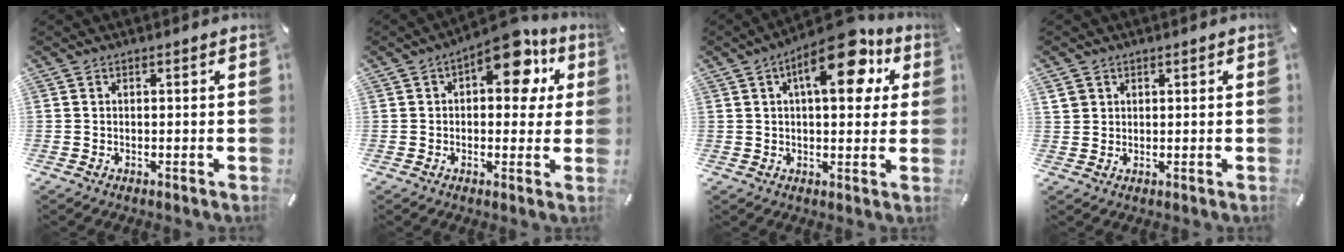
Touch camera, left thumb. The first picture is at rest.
{"total": 12.5, "force": [5.5, 6.4, 9.2], "torque": [-0.104, -0.034, 0.087]}
{"total": 15.6, "force": [7.0, 6.6, 12.3], "torque": [-0.170, -0.023, 0.108]}
{"total": 2.6, "force": [1.2, 2.3, 0.3], "torque": [-0.003, 0.000, 0.022]}